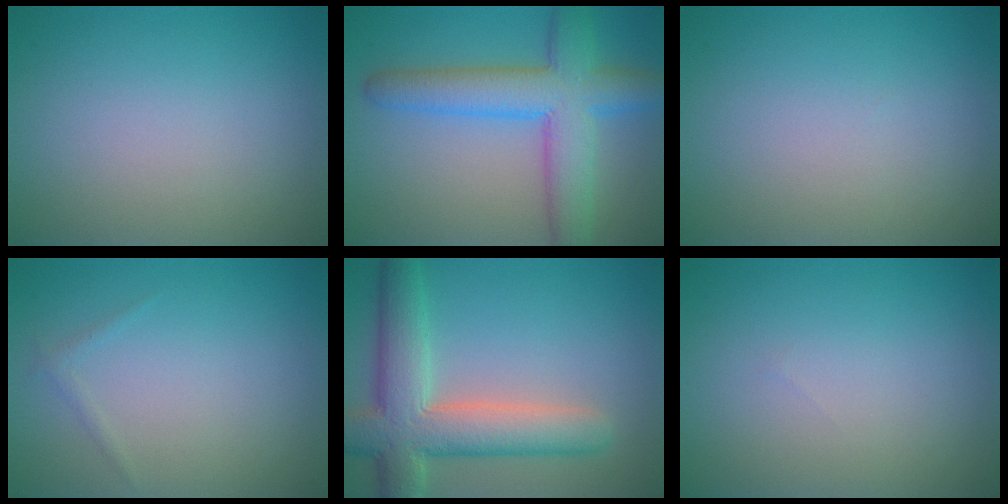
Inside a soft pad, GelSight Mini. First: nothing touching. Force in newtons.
{"total": 7.7, "press": 7.7, "slide": 0.2}
{"total": 0.0}
{"total": 0.6, "press": 0.6, "slide": 0.0}
{"total": 8.0, "press": 8.0, "slide": 0.5}
{"total": 0.0}